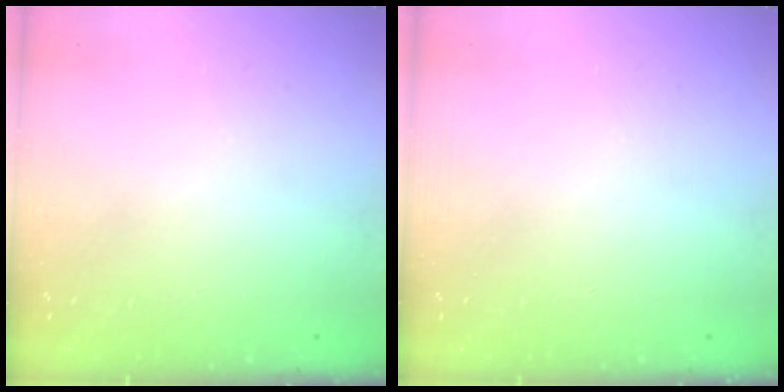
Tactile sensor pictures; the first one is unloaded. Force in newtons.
{"total": 0.0}